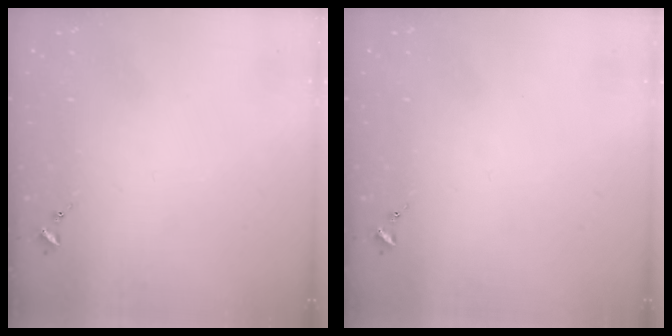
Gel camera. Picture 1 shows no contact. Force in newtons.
{"total": 0.0}